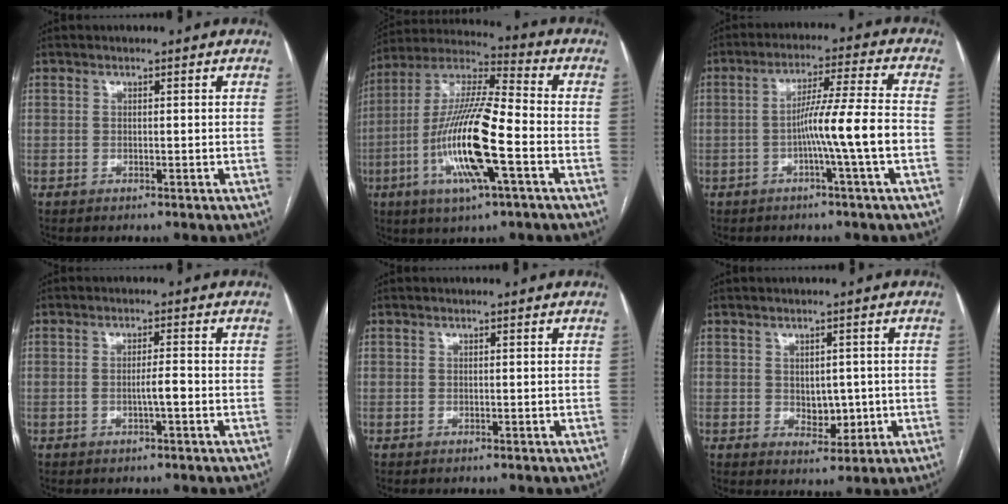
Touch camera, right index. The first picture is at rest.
{"total": 17.3, "force": [-4.9, 2.0, 16.5], "torque": [-0.333, -0.006, -0.091]}
{"total": 9.3, "force": [-2.5, -1.5, 8.9], "torque": [-0.150, 0.008, -0.042]}
{"total": 2.5, "force": [-0.8, 0.0, 2.4], "torque": [-0.039, 0.001, -0.015]}
{"total": 0.0}
{"total": 4.3, "force": [-0.2, 2.9, 3.2], "torque": [-0.038, 0.000, 0.008]}